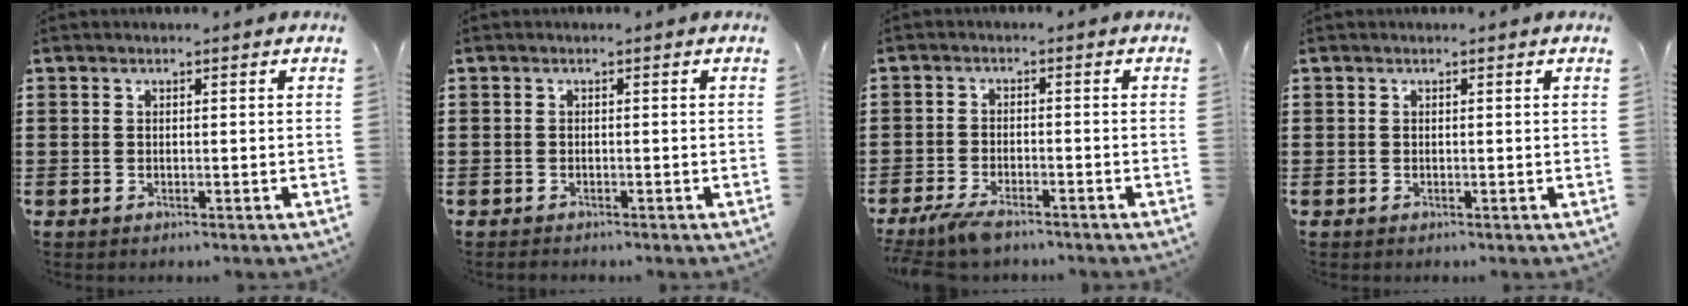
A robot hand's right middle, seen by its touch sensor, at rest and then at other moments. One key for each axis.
{"total": 0.5, "fx": -0.5, "fy": 0.1, "fz": 0.0, "tx": -0.002, "ty": -0.001, "tz": -0.011}
{"total": 3.5, "fx": -3.0, "fy": 0.7, "fz": 1.7, "tx": -0.051, "ty": -0.009, "tz": -0.063}
{"total": 0.0}